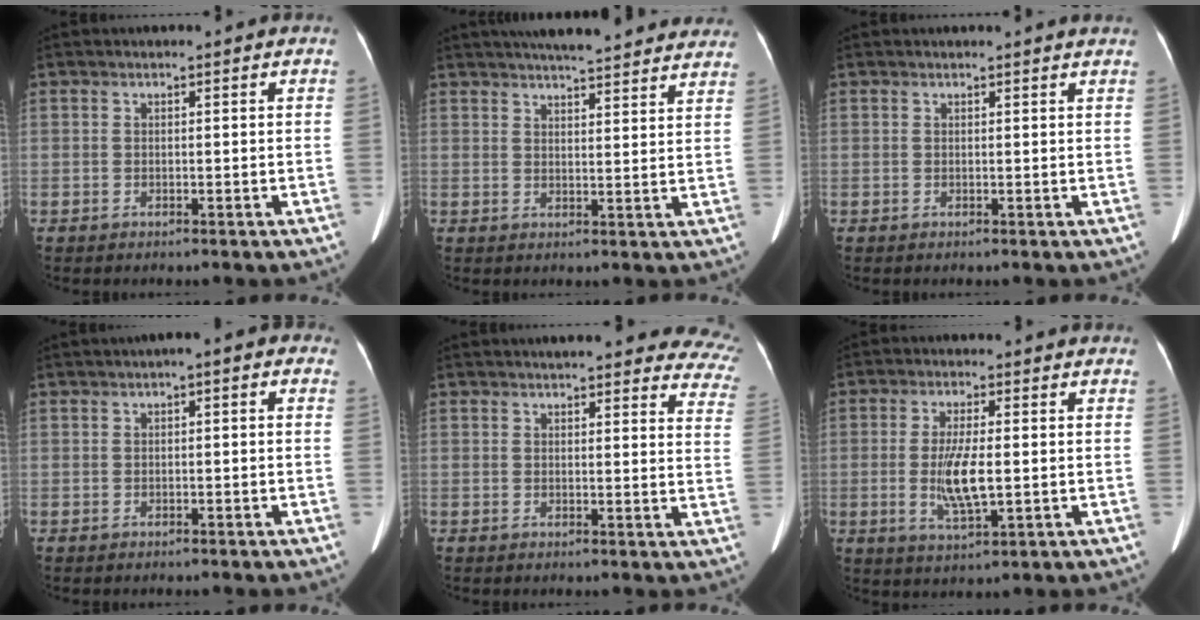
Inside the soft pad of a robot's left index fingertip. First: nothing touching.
{"total": 19.7, "force": [17.6, 2.8, 8.3], "torque": [-0.113, 0.023, 0.216]}
{"total": 2.7, "force": [2.6, 0.4, 0.6], "torque": [-0.010, 0.006, 0.020]}
{"total": 2.1, "force": [0.4, 0.8, 1.9], "torque": [-0.020, 0.016, -0.003]}
{"total": 17.9, "force": [15.9, 4.1, 7.1], "torque": [-0.055, -0.031, 0.154]}
{"total": 7.0, "force": [-0.7, 1.5, 6.8], "torque": [-0.140, -0.010, -0.010]}